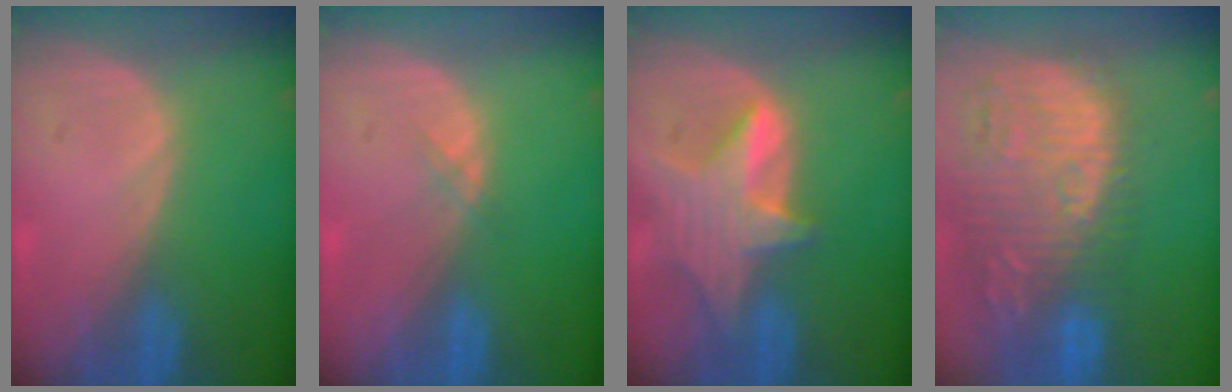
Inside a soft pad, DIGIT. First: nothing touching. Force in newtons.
{"total": 0.6, "press": 0.6, "slide": 0.1}
{"total": 7.1, "press": 6.8, "slide": 1.9}
{"total": 14.6, "press": 12.6, "slide": 7.5}